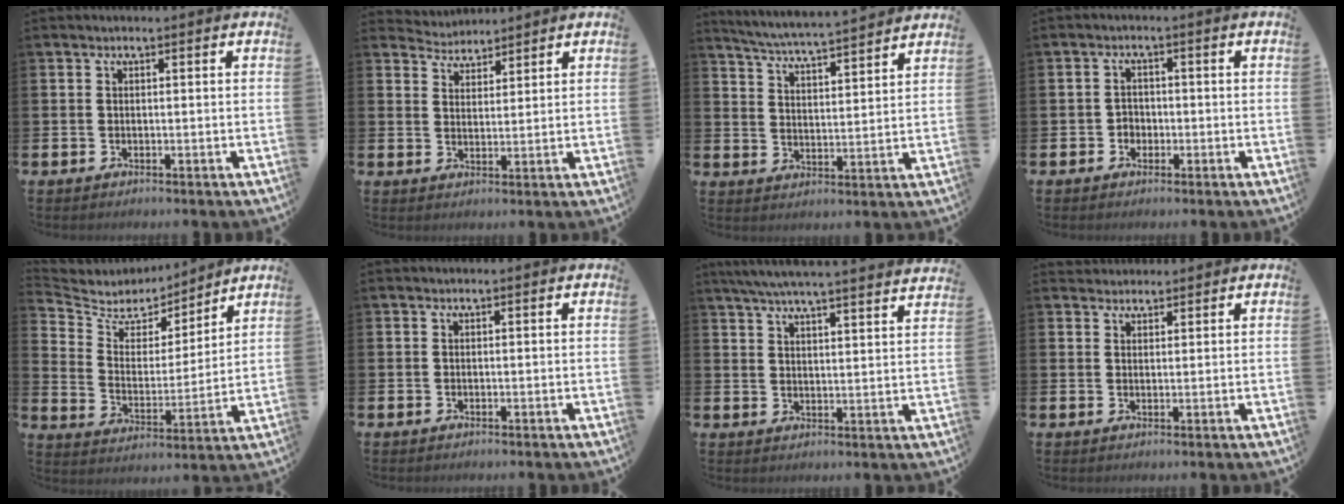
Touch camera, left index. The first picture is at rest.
{"total": 3.5, "force": [3.3, 0.9, -0.6], "torque": [-0.003, -0.017, 0.060]}
{"total": 5.7, "force": [5.6, -0.3, 1.1], "torque": [-0.042, -0.045, 0.095]}
{"total": 2.2, "force": [-0.9, 1.9, 0.5], "torque": [-0.007, 0.003, -0.022]}
{"total": 5.8, "force": [5.2, 2.6, 0.3], "torque": [-0.045, -0.044, 0.087]}
{"total": 0.0}
{"total": 6.3, "force": [6.1, -0.2, 1.8], "torque": [-0.056, -0.031, 0.109]}
{"total": 2.3, "force": [2.1, 0.7, -0.2], "torque": [0.014, -0.009, 0.037]}